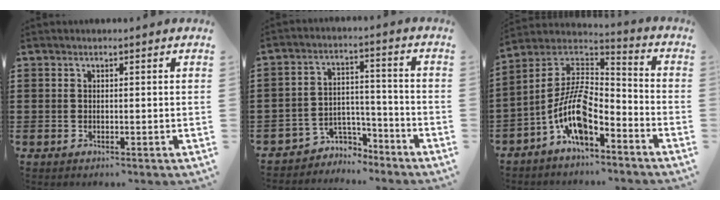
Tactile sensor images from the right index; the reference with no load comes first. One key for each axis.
{"total": 4.5, "fx": -3.9, "fy": 2.2, "fz": 0.5, "tx": -0.026, "ty": 0.007, "tz": -0.083}
{"total": 10.5, "fx": -5.6, "fy": 3.8, "fz": 8.1, "tx": -0.201, "ty": -0.020, "tz": -0.117}